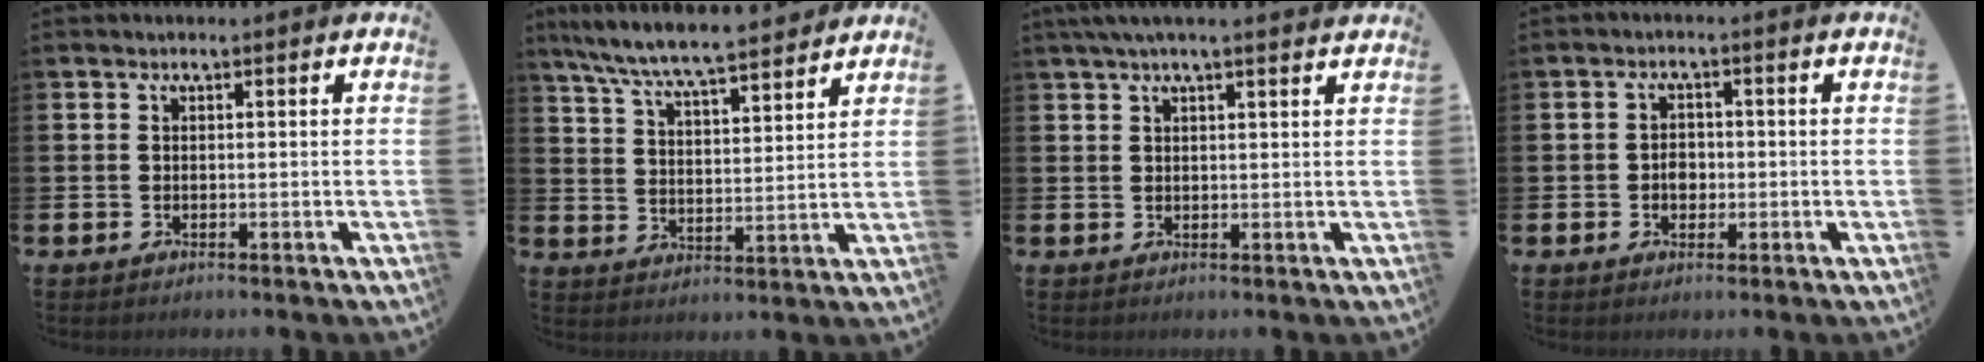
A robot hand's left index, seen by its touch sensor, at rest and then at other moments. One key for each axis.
{"total": 7.7, "fx": 7.4, "fy": 0.4, "fz": 2.1, "tx": -0.066, "ty": -0.048, "tz": 0.129}
{"total": 3.2, "fx": 2.6, "fy": 0.2, "fz": 1.8, "tx": -0.038, "ty": 0.000, "tz": 0.048}
{"total": 2.2, "fx": -0.4, "fy": 1.8, "fz": 1.3, "tx": -0.005, "ty": -0.001, "tz": -0.015}